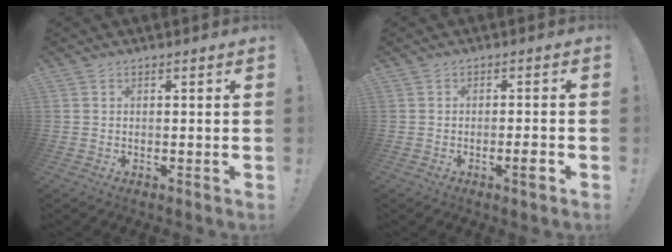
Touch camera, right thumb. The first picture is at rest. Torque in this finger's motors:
{"motor_torque": [0.16, 0.04, 0.14, -0.07, 0.02]}